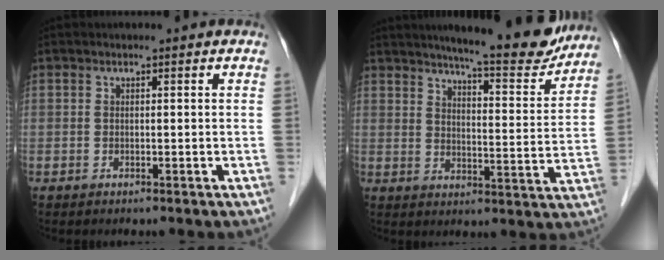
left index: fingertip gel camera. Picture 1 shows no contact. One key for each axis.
{"total": 15.6, "fx": 13.9, "fy": 1.8, "fz": 6.9, "tx": -0.092, "ty": -0.028, "tz": 0.176}